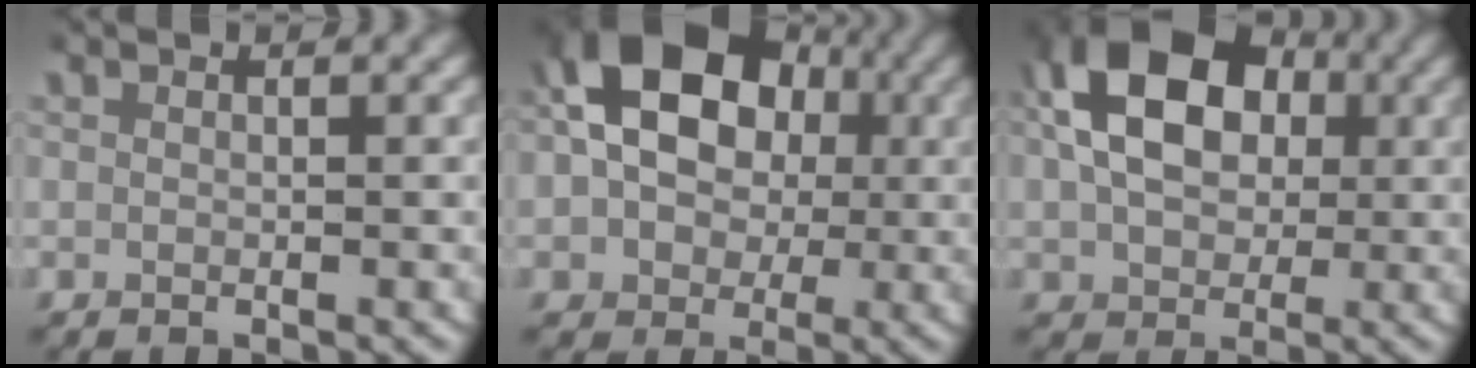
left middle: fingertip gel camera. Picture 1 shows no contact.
{"total": 11.4, "force": [1.9, 8.8, 7.0], "torque": [-0.126, -0.017, 0.030]}
{"total": 10.6, "force": [2.5, 7.6, 7.0], "torque": [-0.130, -0.007, 0.046]}